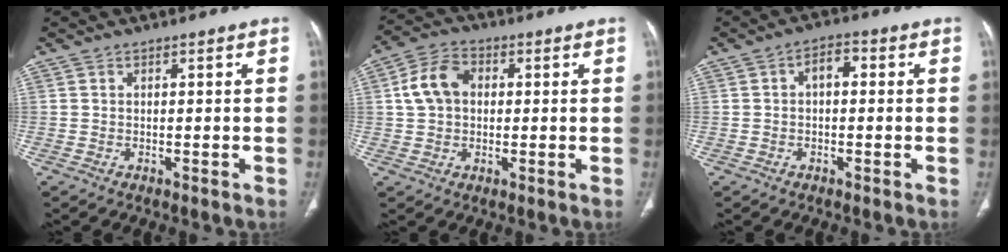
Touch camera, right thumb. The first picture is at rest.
{"total": 8.2, "force": [1.1, 6.1, 5.4], "torque": [-0.096, 0.020, 0.015]}
{"total": 3.7, "force": [0.3, 2.1, 3.0], "torque": [-0.041, 0.014, -0.003]}